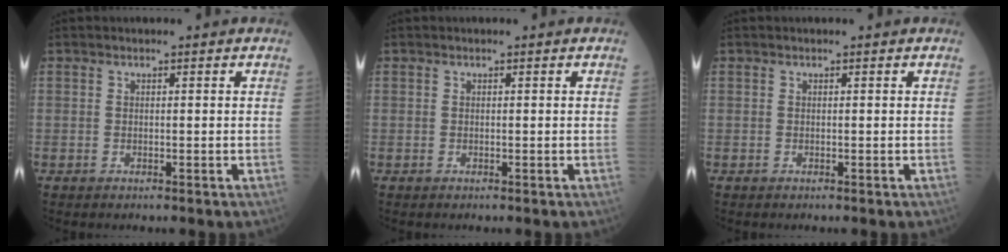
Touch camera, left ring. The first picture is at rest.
{"total": 0.0}
{"total": 0.0}